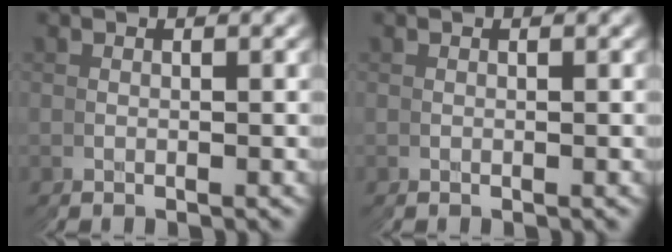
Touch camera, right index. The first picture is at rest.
{"total": 0.0}